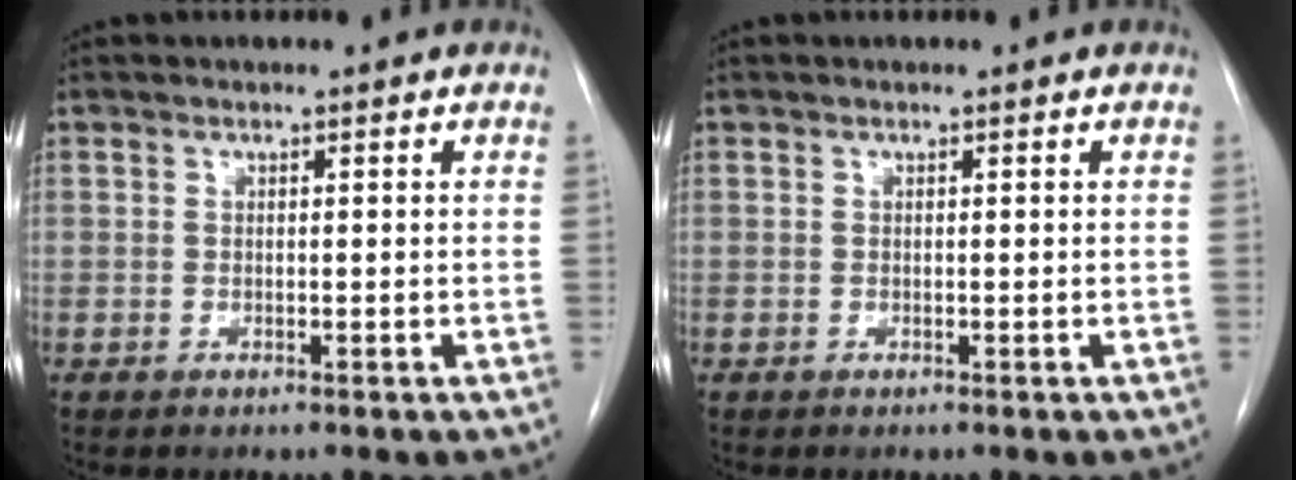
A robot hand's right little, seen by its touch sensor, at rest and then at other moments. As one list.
[{"total": 0.0}]